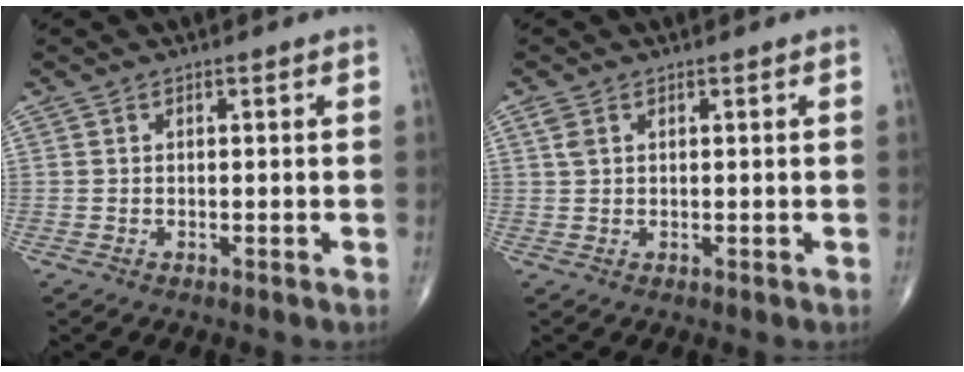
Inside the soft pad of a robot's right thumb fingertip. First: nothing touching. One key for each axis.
{"total": 1.8, "fx": 0.8, "fy": 1.0, "fz": 1.2, "tx": -0.031, "ty": 0.008, "tz": 0.021}